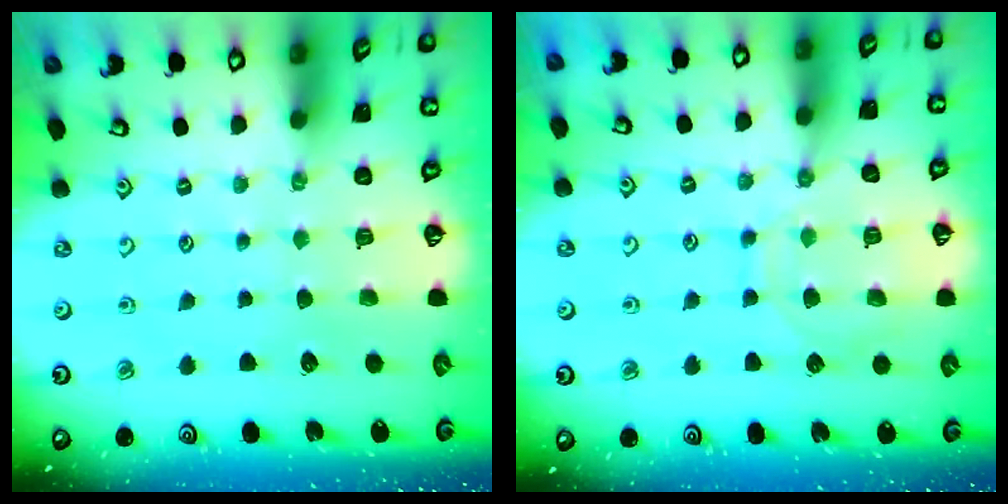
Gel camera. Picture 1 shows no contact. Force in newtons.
{"total": 10.0, "press": 9.9, "slide": 1.0}